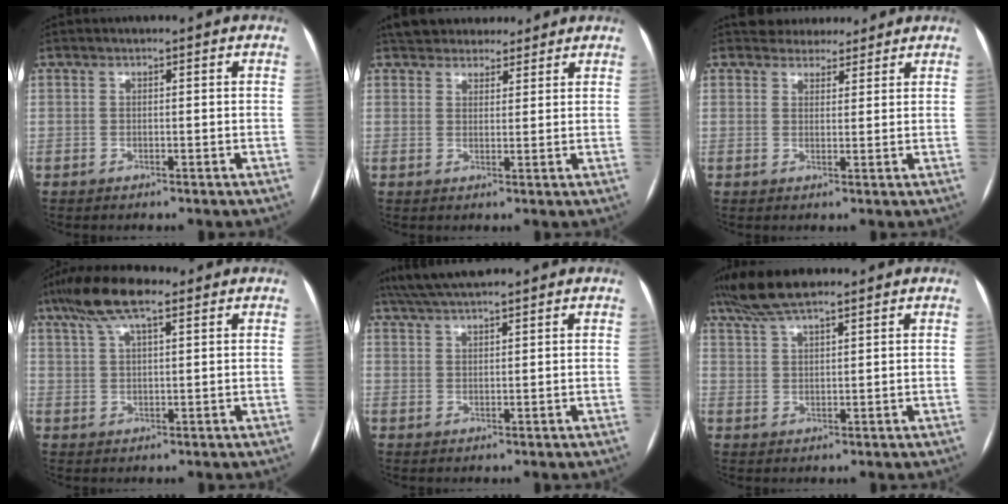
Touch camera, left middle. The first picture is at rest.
{"total": 9.2, "force": [8.0, 3.8, 2.2], "torque": [-0.016, 0.022, 0.116]}
{"total": 5.1, "force": [4.6, 2.2, 0.3], "torque": [0.004, 0.008, 0.060]}
{"total": 8.7, "force": [5.6, 2.1, 6.4], "torque": [-0.129, 0.029, 0.099]}
{"total": 7.5, "force": [6.4, 0.4, 3.9], "torque": [-0.068, 0.037, 0.110]}
{"total": 7.3, "force": [6.0, 0.9, 4.1], "torque": [-0.080, 0.031, 0.109]}